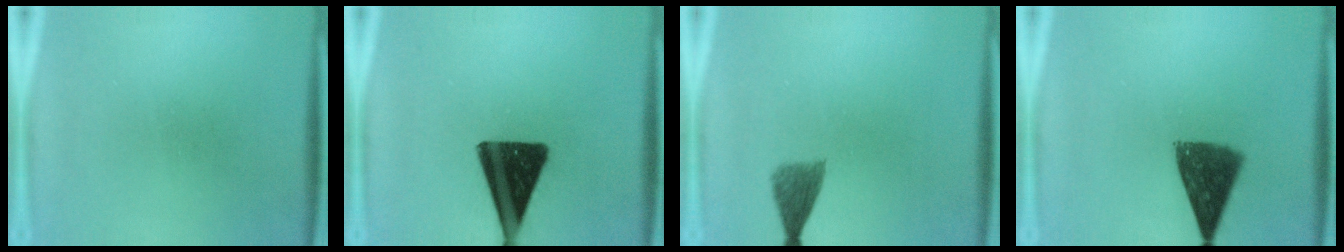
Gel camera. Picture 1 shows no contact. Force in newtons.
{"total": 16.4}
{"total": 3.2}
{"total": 9.6}